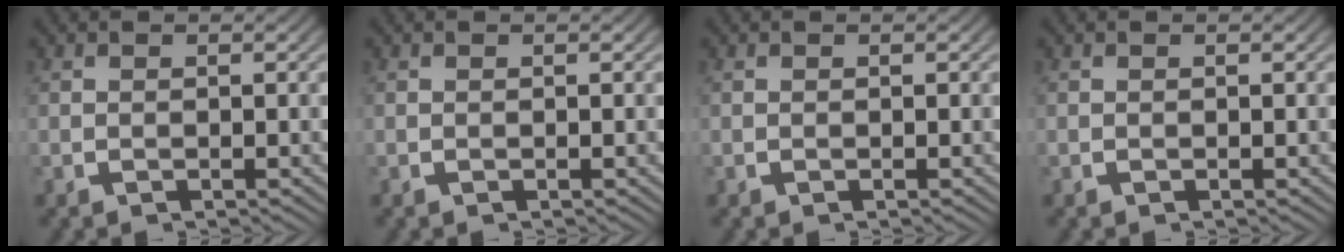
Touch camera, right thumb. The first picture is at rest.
{"total": 0.0}
{"total": 0.0}
{"total": 0.0}